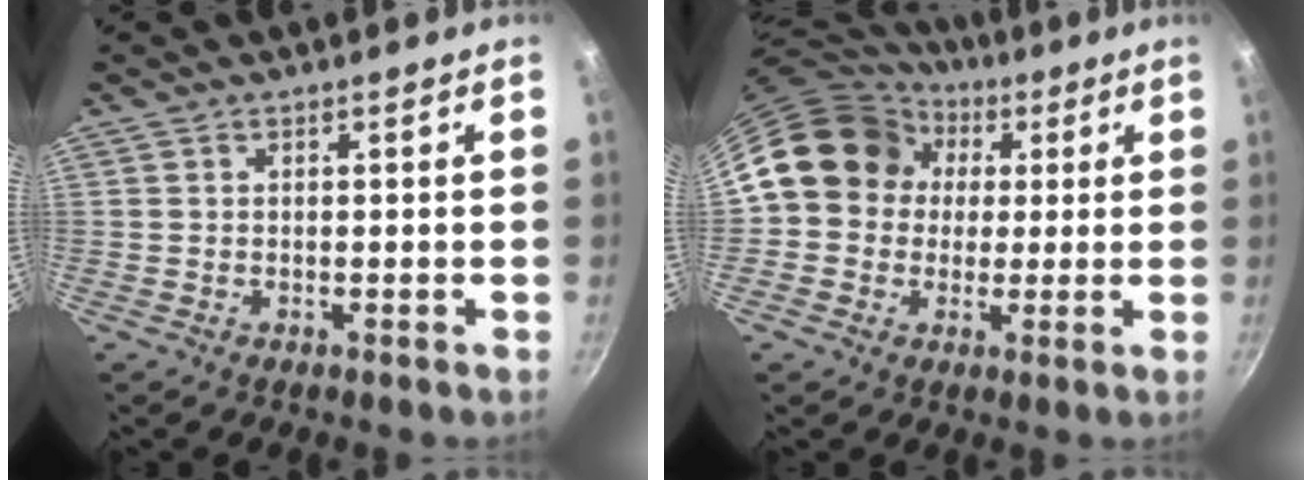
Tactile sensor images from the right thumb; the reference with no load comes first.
{"total": 15.1, "force": [2.9, 13.4, 6.5], "torque": [-0.079, 0.028, 0.036]}